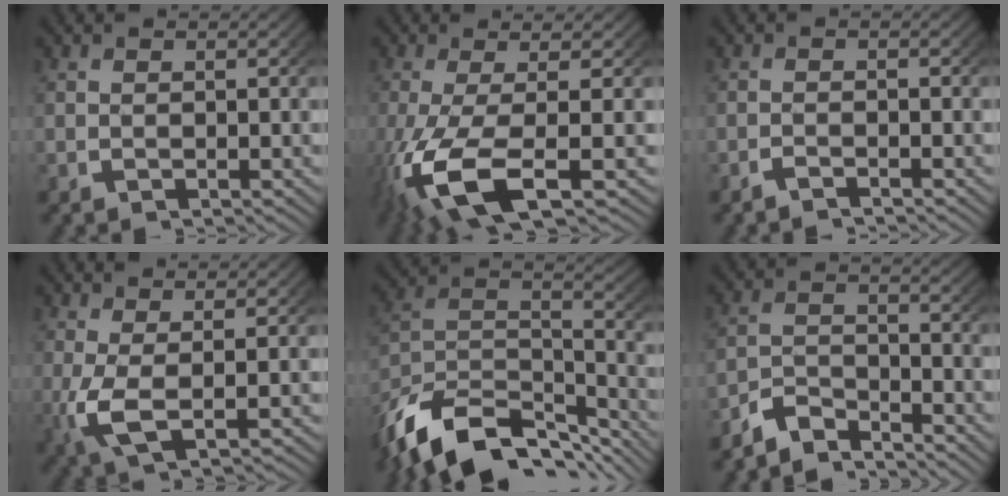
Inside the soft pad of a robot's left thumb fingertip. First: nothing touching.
{"total": 10.0, "force": [-3.2, 4.5, 8.4], "torque": [-0.200, -0.037, -0.029]}
{"total": 1.3, "force": [-1.2, 0.2, 0.2], "torque": [0.000, -0.001, -0.028]}
{"total": 4.4, "force": [0.2, 2.0, 3.9], "torque": [-0.099, -0.017, 0.015]}
{"total": 12.4, "force": [-6.8, 6.7, 7.8], "torque": [-0.174, -0.036, -0.097]}
{"total": 4.2, "force": [-3.4, 1.7, 1.7], "torque": [-0.022, -0.004, -0.069]}